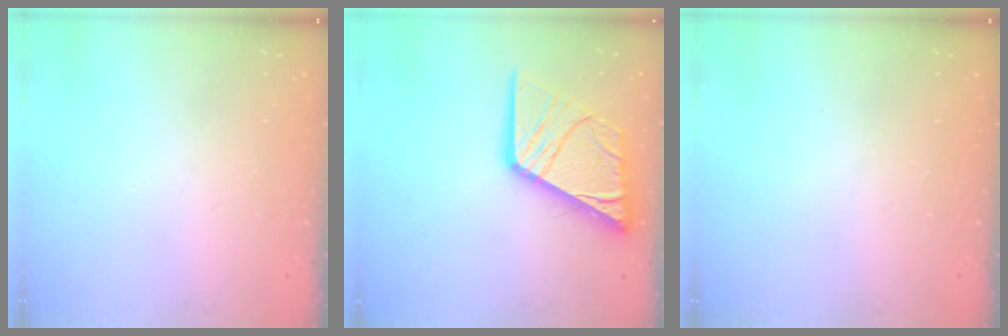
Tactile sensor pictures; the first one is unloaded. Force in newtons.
{"total": 19.4, "press": 19.3, "slide": 2.2}
{"total": 0.0}